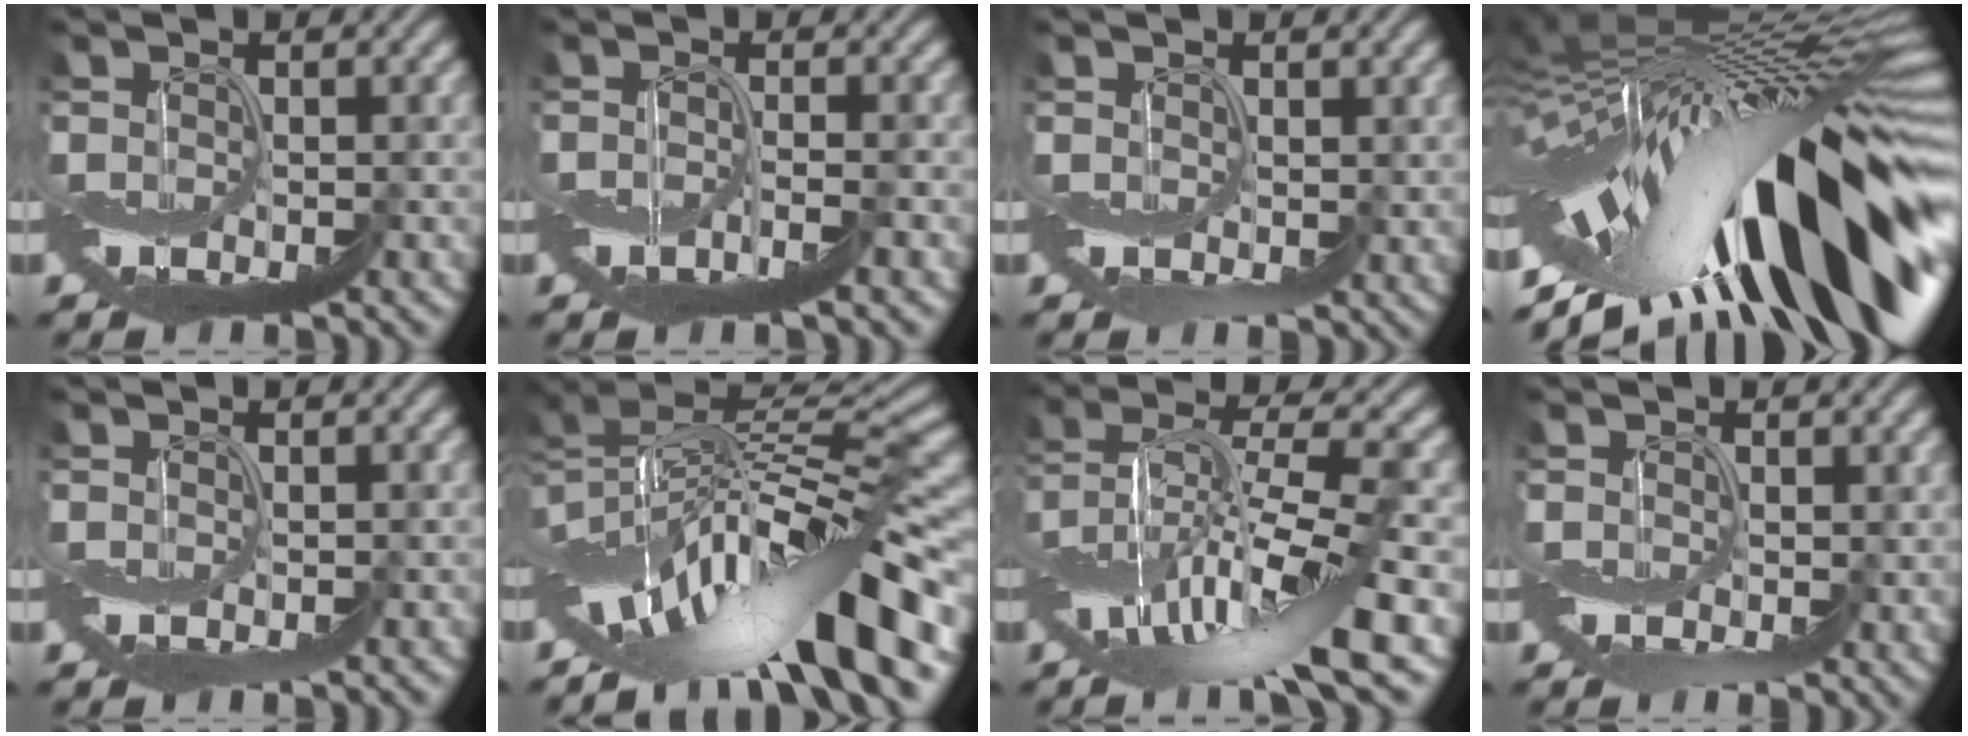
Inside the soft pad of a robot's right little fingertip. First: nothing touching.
{"total": 2.0, "force": [-0.7, 0.2, 1.8], "torque": [-0.034, -0.002, -0.013]}
{"total": 1.8, "force": [0.6, 1.3, 1.1], "torque": [-0.015, -0.002, 0.012]}
{"total": 17.1, "force": [-3.3, 7.2, 15.1], "torque": [-0.228, 0.004, -0.061]}
{"total": 0.0}
{"total": 13.4, "force": [-3.5, 4.9, 12.0], "torque": [-0.186, 0.027, -0.059]}
{"total": 11.2, "force": [-1.9, 2.9, 10.7], "torque": [-0.201, 0.025, -0.025]}
{"total": 2.7, "force": [0.1, 1.7, 2.1], "torque": [-0.033, -0.008, 0.006]}